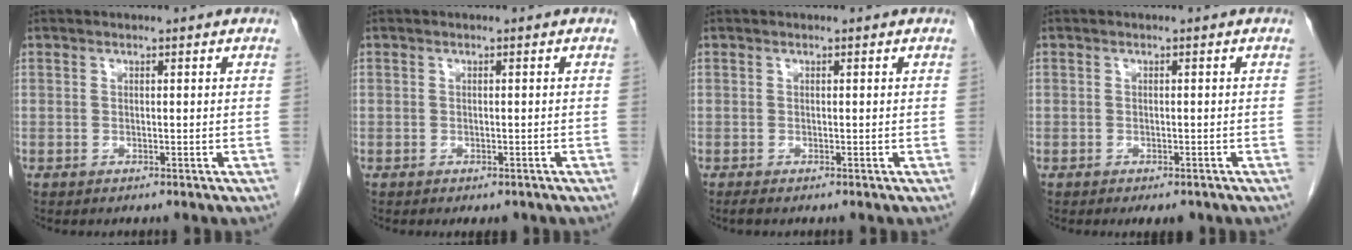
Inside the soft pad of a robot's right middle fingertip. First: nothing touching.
{"total": 1.3, "force": [-0.8, 0.9, 0.5], "torque": [-0.006, 0.001, -0.006]}
{"total": 0.5, "force": [-0.4, 0.0, 0.3], "torque": [-0.007, -0.001, -0.007]}
{"total": 2.5, "force": [-1.7, 1.3, 1.2], "torque": [-0.009, 0.000, -0.016]}